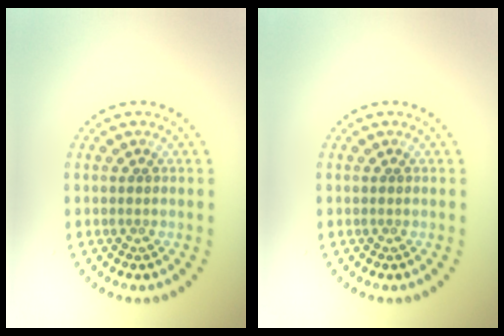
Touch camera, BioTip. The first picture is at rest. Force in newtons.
{"total": 0.0}